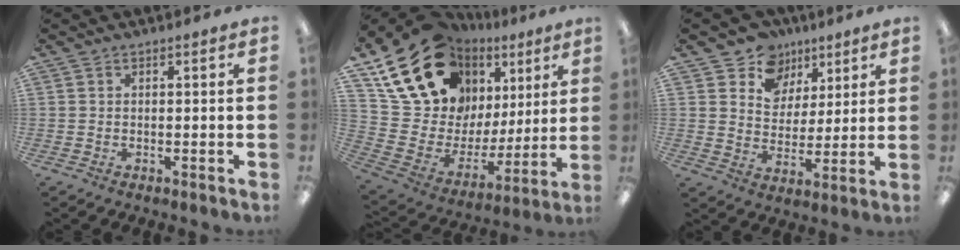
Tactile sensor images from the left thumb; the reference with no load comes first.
{"total": 20.7, "force": [14.9, 12.0, 7.9], "torque": [-0.150, -0.098, 0.285]}
{"total": 10.9, "force": [7.1, 8.2, 1.2], "torque": [-0.027, -0.056, 0.133]}